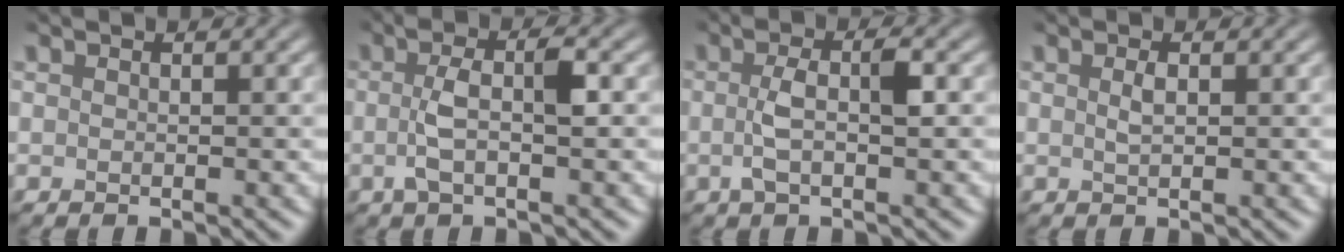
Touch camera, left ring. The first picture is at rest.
{"total": 3.7, "force": [-0.2, 1.1, 3.5], "torque": [-0.073, 0.003, -0.006]}
{"total": 3.2, "force": [-0.1, 1.0, 3.1], "torque": [-0.066, 0.003, -0.006]}
{"total": 1.0, "force": [0.3, 0.4, 0.9], "torque": [-0.020, 0.001, 0.006]}